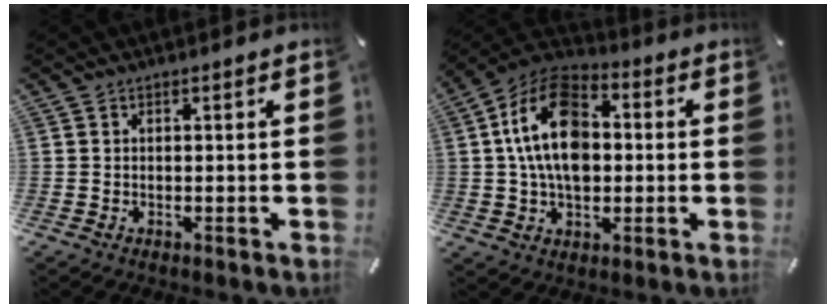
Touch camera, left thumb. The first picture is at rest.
{"total": 16.4, "force": [1.3, 11.3, 11.9], "torque": [-0.240, 0.006, 0.019]}